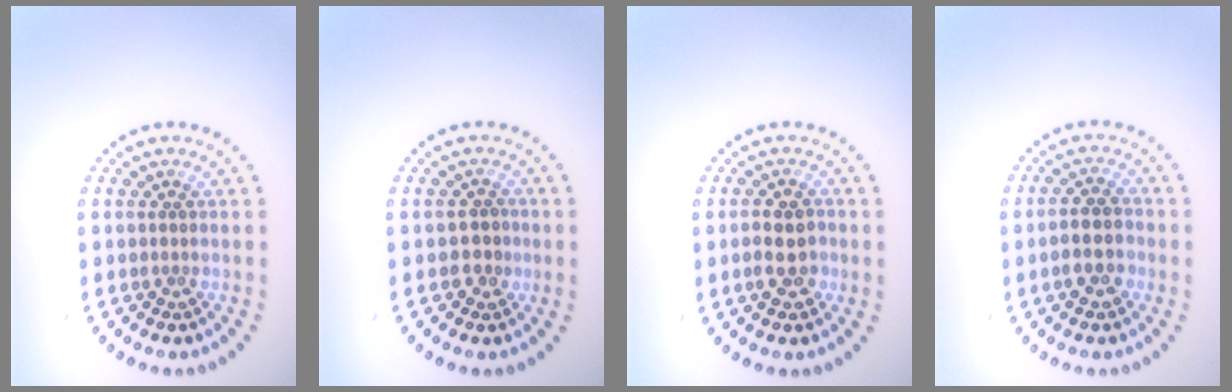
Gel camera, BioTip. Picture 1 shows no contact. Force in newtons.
{"total": 1.9, "press": 1.7, "slide": 0.7}
{"total": 2.9, "press": 2.8, "slide": 0.5}
{"total": 3.1, "press": 3.0, "slide": 0.8}